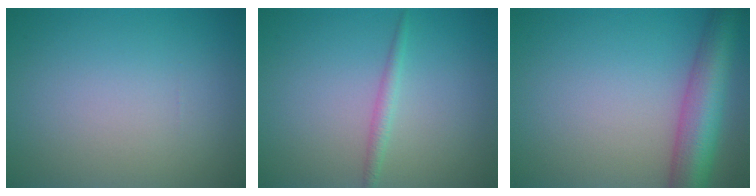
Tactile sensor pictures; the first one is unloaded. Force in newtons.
{"total": 1.3, "press": 1.3, "slide": 0.0}
{"total": 6.9, "press": 6.9, "slide": 0.3}